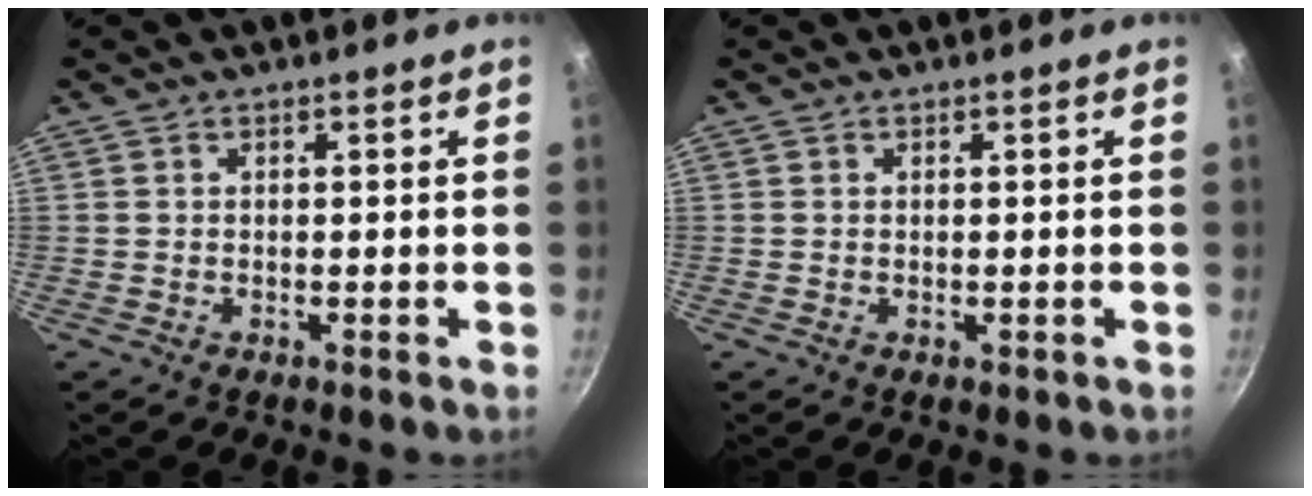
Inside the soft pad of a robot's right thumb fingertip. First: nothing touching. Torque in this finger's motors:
{"motor_torque": [-0.70, 0.21, -0.35, 0.02, 0.04]}